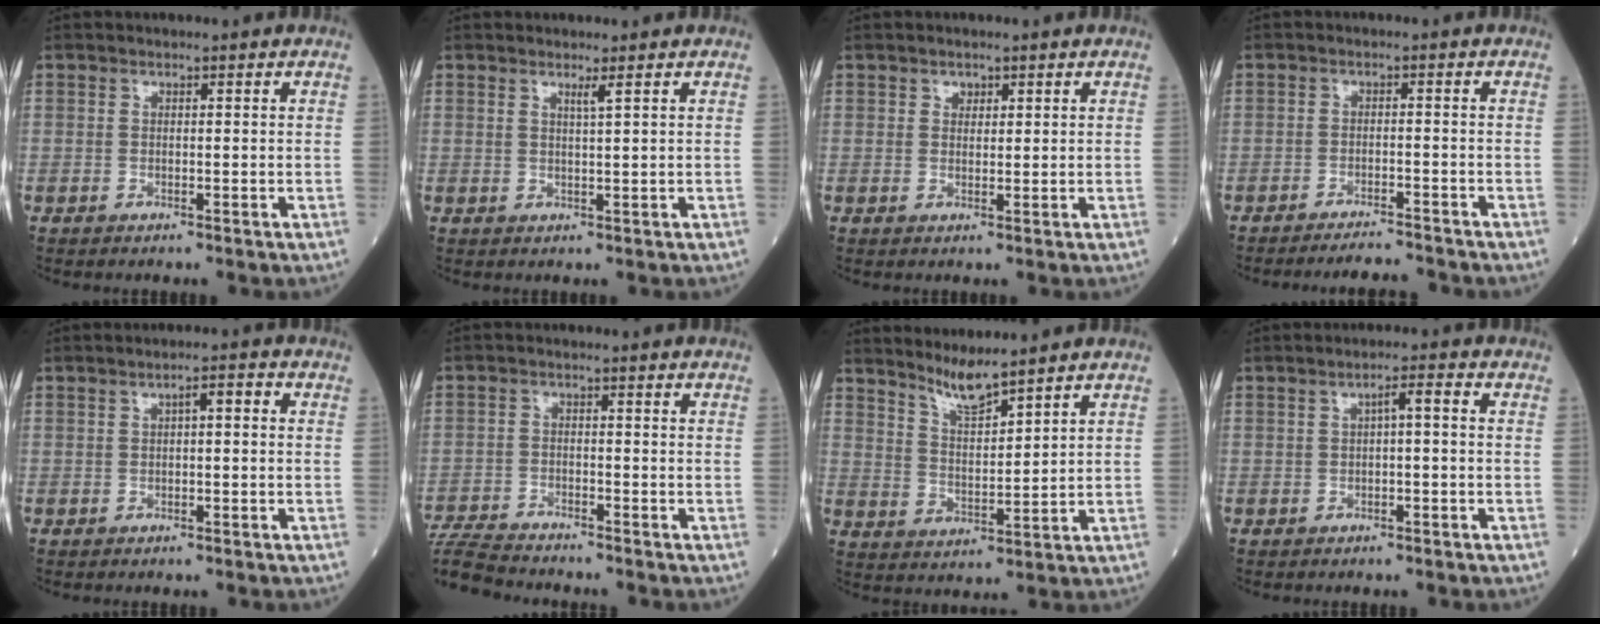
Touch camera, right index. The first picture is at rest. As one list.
[{"total": 1.3, "force": [0.8, -0.4, 0.9], "torque": [-0.024, -0.008, 0.017]}, {"total": 1.4, "force": [0.8, 1.0, 0.5], "torque": [-0.008, -0.002, 0.012]}, {"total": 5.4, "force": [-5.4, 0.0, 0.8], "torque": [-0.013, -0.007, -0.085]}, {"total": 2.5, "force": [0.4, 0.8, 2.4], "torque": [-0.041, 0.014, 0.006]}, {"total": 10.0, "force": [-9.5, 1.2, 2.7], "torque": [-0.062, -0.004, -0.167]}, {"total": 5.2, "force": [4.8, -0.3, 2.2], "torque": [-0.046, -0.014, 0.098]}, {"total": 2.6, "force": [0.1, 0.6, 2.6], "torque": [-0.047, 0.013, 0.003]}]